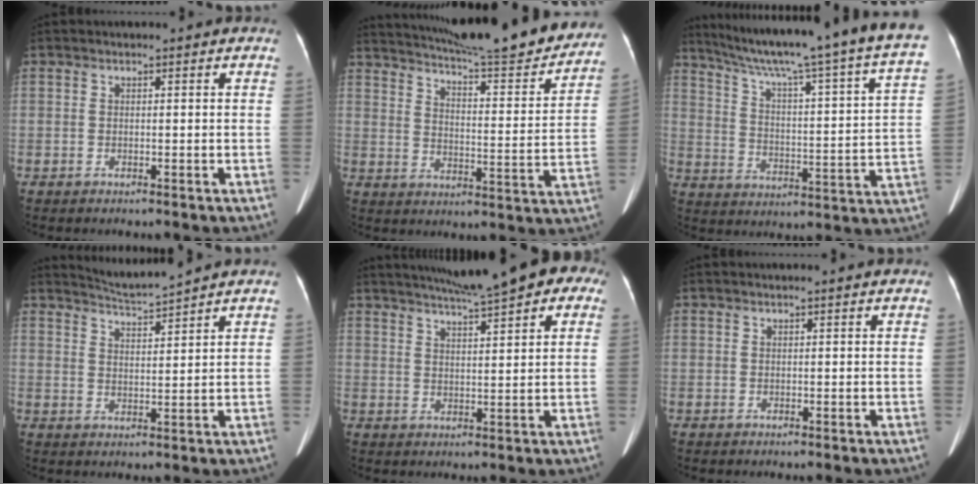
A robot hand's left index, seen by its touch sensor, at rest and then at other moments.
{"total": 25.5, "force": [23.0, 2.0, 10.8], "torque": [-0.174, -0.057, 0.299]}
{"total": 29.8, "force": [24.4, 0.1, 17.1], "torque": [-0.272, -0.053, 0.320]}
{"total": 4.5, "force": [4.3, -1.5, 0.1], "torque": [-0.010, -0.009, 0.085]}
{"total": 14.2, "force": [10.1, 2.4, 9.6], "torque": [-0.145, 0.035, 0.125]}
{"total": 0.0}